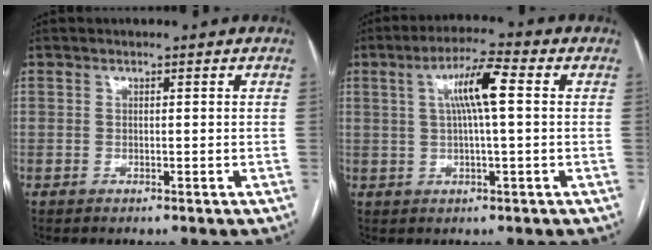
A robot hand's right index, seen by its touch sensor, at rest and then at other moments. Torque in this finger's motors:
{"motor_torque": [0.67, 0.30, 0.22, 0.12]}